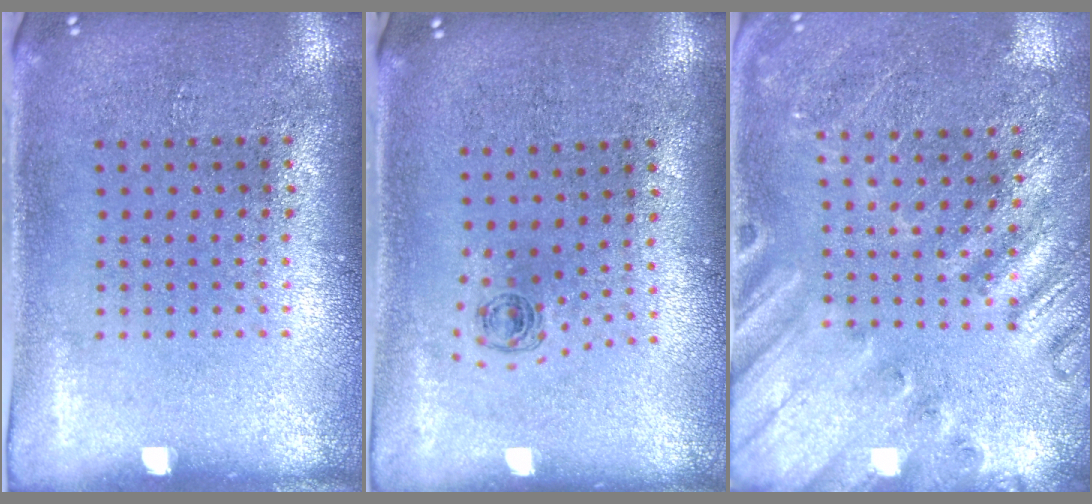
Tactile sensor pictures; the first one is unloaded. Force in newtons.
{"total": 0.5, "press": 0.3, "slide": 0.4}
{"total": 2.4, "press": 2.4, "slide": 0.5}